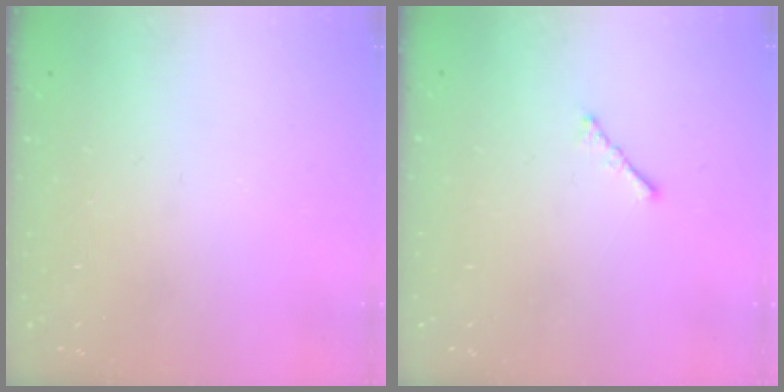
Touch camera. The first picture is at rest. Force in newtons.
{"total": 1.9, "press": 1.8, "slide": 0.5}